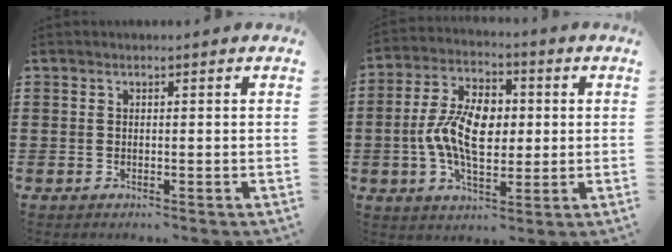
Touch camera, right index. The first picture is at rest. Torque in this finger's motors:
{"motor_torque": [2.14, 0.00, 1.05, 0.21]}